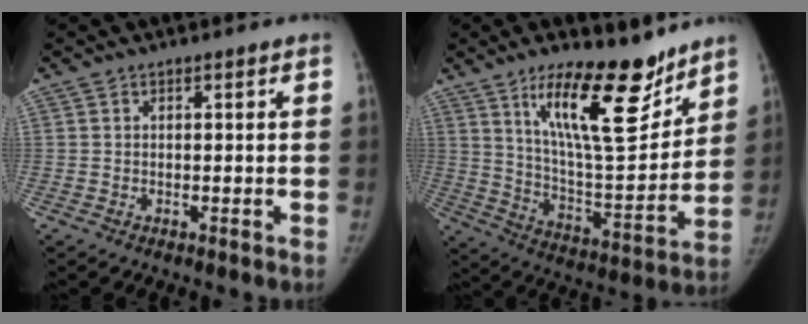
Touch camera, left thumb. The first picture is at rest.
{"total": 20.2, "force": [13.1, 6.4, 13.9], "torque": [-0.183, -0.091, 0.225]}